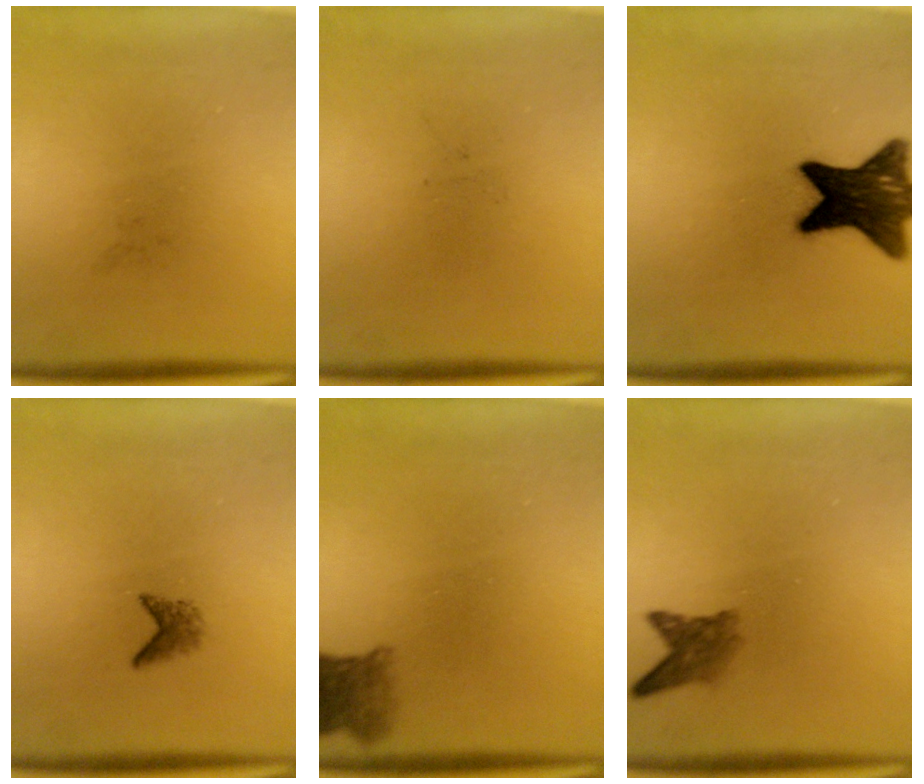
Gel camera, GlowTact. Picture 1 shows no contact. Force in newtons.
{"total": 0.0}
{"total": 14.5}
{"total": 1.4}
{"total": 3.8}
{"total": 2.9}